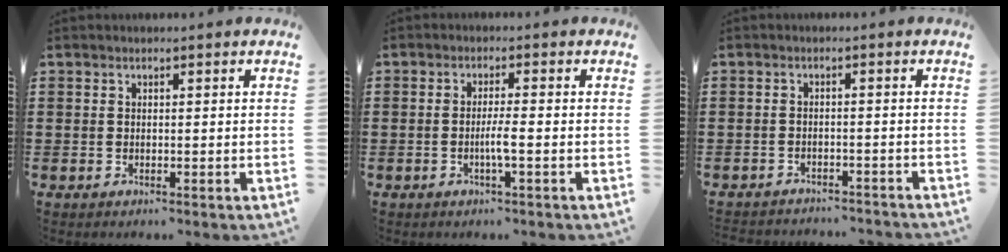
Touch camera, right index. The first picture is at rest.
{"total": 2.6, "force": [-0.8, 0.0, 2.5], "torque": [-0.051, -0.005, -0.018]}
{"total": 2.0, "force": [-2.0, 0.2, 0.0], "torque": [-0.006, 0.000, -0.043]}